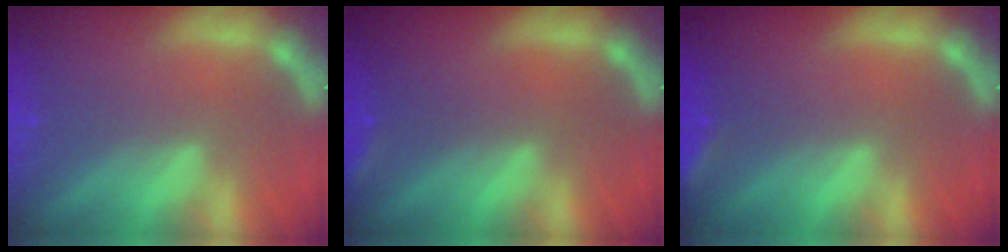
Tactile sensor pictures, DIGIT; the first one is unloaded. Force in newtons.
{"total": 1.4}
{"total": 2.4}